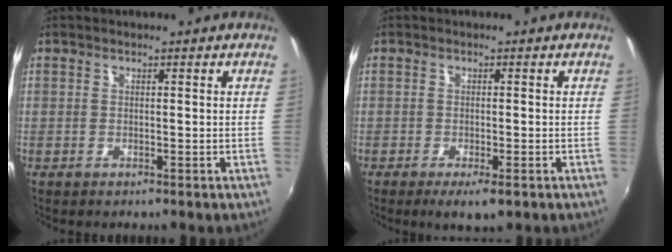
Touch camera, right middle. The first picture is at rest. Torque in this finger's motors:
{"motor_torque": [0.87, -1.27, -0.04, 0.00]}